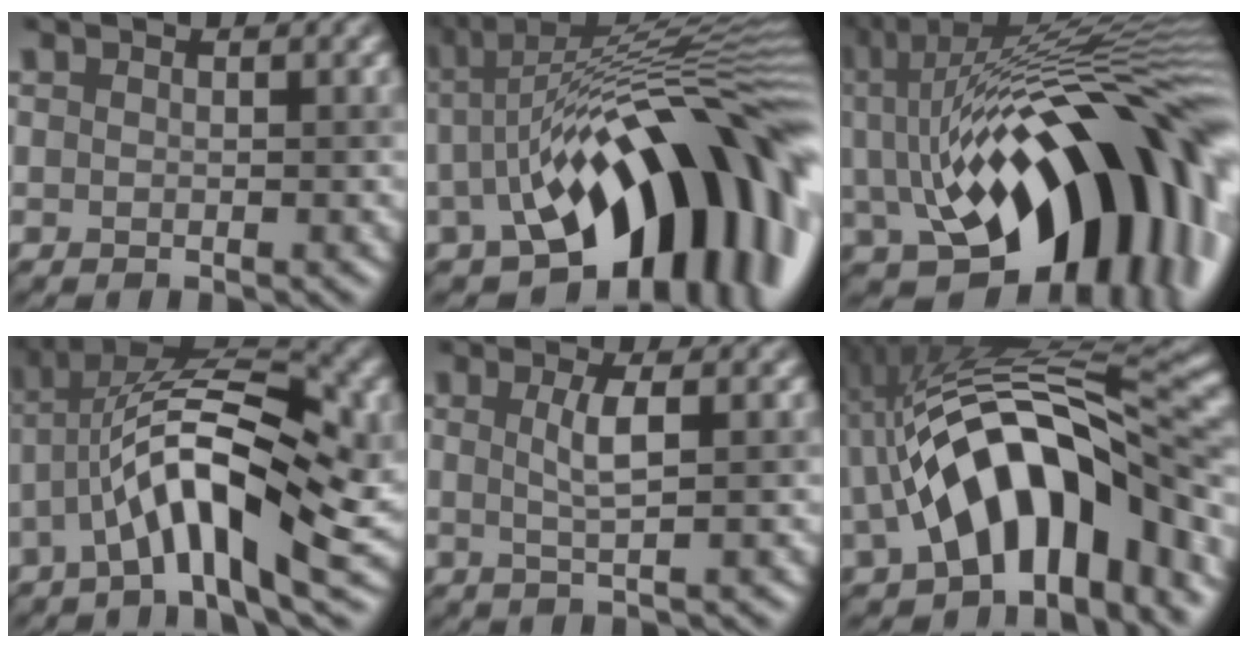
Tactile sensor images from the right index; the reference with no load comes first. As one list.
[{"total": 16.7, "force": [-3.2, 8.4, 14.0], "torque": [-0.187, 0.030, -0.060]}, {"total": 17.7, "force": [-0.2, 9.4, 15.0], "torque": [-0.214, 0.025, -0.007]}, {"total": 10.7, "force": [-1.9, 3.6, 9.8], "torque": [-0.165, 0.016, -0.043]}, {"total": 2.8, "force": [0.4, 0.5, 2.7], "torque": [-0.049, 0.001, 0.003]}, {"total": 12.3, "force": [-2.3, 6.2, 10.4], "torque": [-0.145, 0.018, -0.044]}]